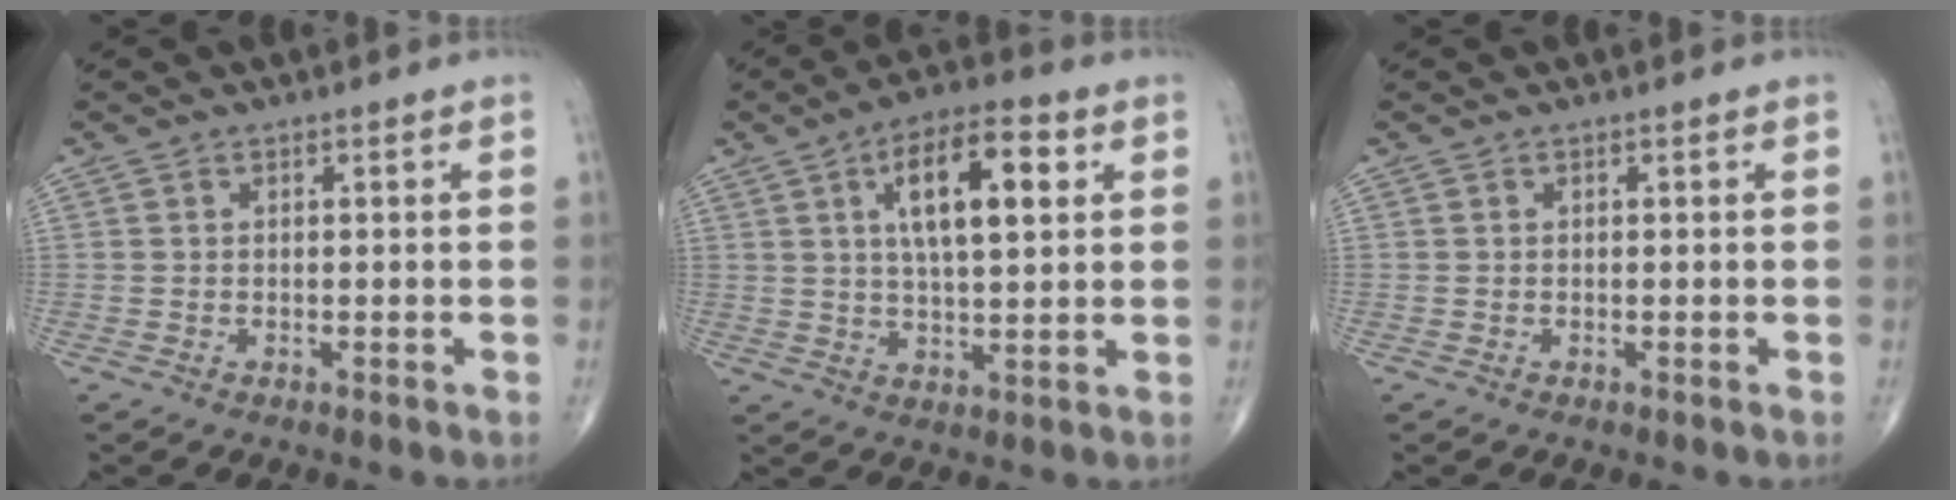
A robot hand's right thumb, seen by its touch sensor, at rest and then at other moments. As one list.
[{"total": 12.9, "force": [4.2, 5.0, 11.2], "torque": [-0.171, -0.001, 0.067]}, {"total": 0.0}]